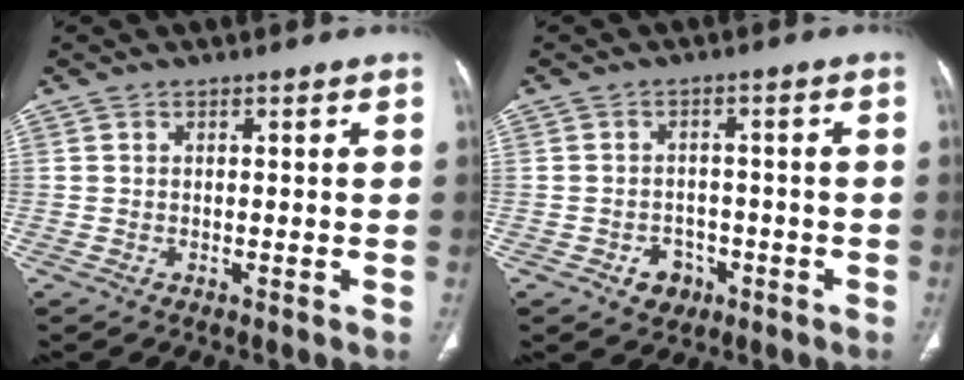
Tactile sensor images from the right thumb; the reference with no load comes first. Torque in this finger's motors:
{"motor_torque": [0.64, 0.43, 0.44, -0.73, 0.02]}